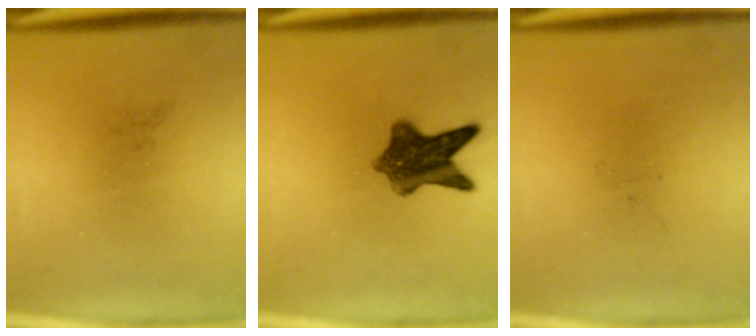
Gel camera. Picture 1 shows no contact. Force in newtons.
{"total": 8.0}
{"total": 0.0}